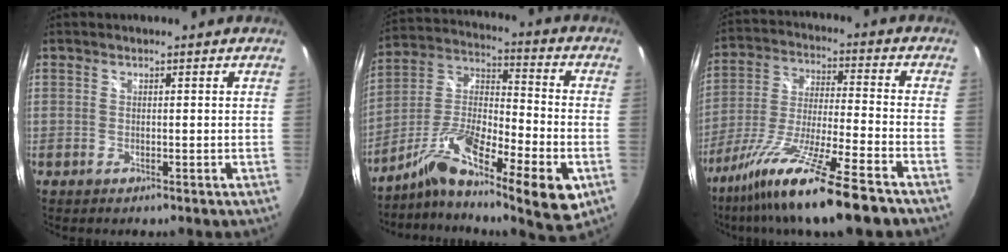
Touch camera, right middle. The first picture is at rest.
{"total": 18.3, "force": [-9.1, 4.4, 15.2], "torque": [-0.266, -0.019, -0.168]}
{"total": 18.4, "force": [-13.3, 0.5, 12.7], "torque": [-0.254, -0.046, -0.233]}